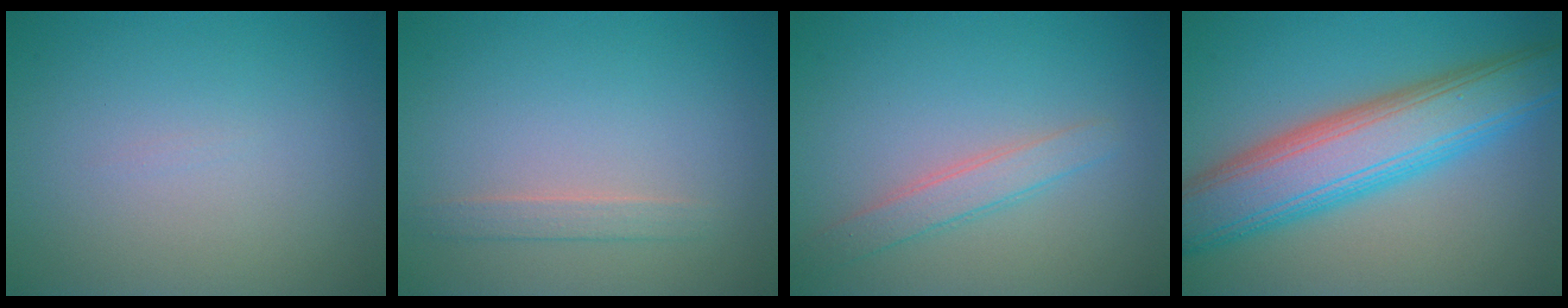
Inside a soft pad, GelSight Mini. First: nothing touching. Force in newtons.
{"total": 1.3, "press": 1.3, "slide": 0.1}
{"total": 2.3, "press": 2.3, "slide": 0.1}
{"total": 9.4, "press": 9.4, "slide": 0.1}